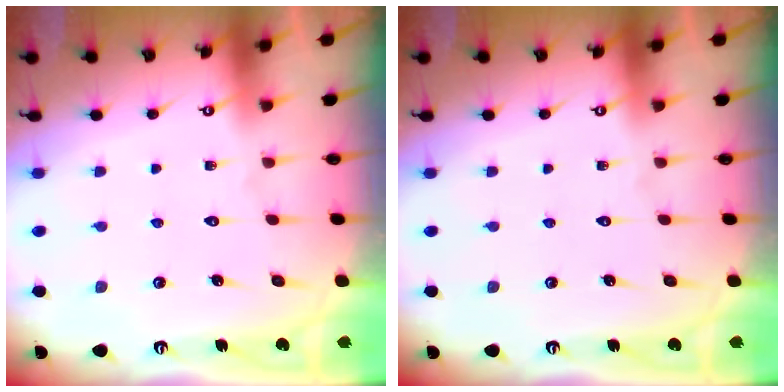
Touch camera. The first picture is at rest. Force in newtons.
{"total": 0.0}